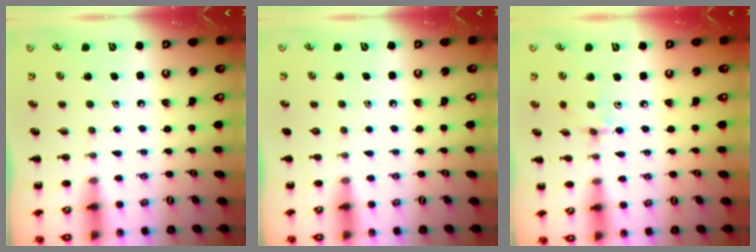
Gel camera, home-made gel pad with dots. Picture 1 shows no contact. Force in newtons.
{"total": 0.0}
{"total": 3.0, "press": 2.8, "slide": 0.9}